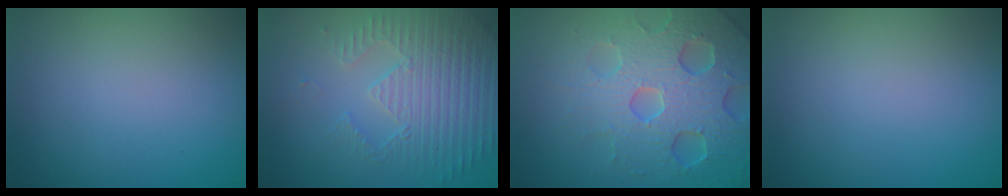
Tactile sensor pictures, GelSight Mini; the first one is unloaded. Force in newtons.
{"total": 3.8, "press": 3.6, "slide": 1.1}
{"total": 7.3, "press": 7.1, "slide": 1.7}
{"total": 0.0}